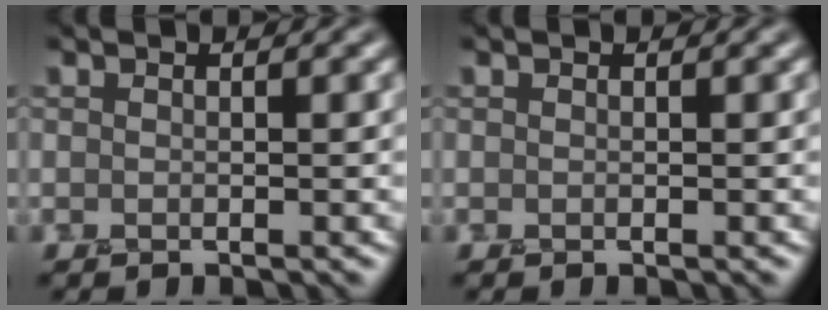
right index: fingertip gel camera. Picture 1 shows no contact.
{"total": 0.0}